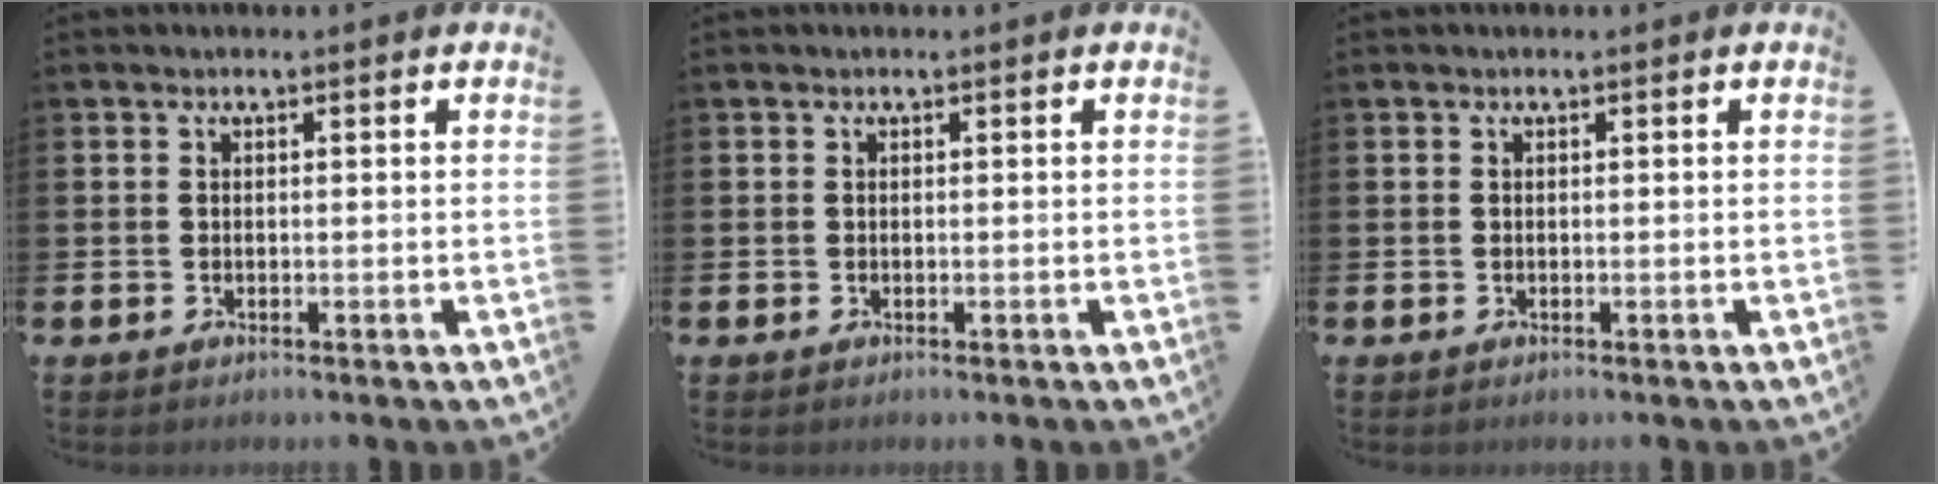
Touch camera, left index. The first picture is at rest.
{"total": 0.0}
{"total": 0.0}